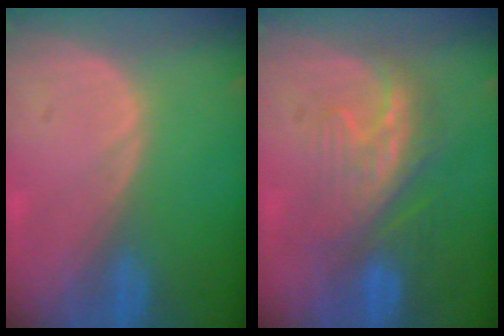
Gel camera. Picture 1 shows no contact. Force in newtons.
{"total": 7.9, "press": 7.8, "slide": 1.4}